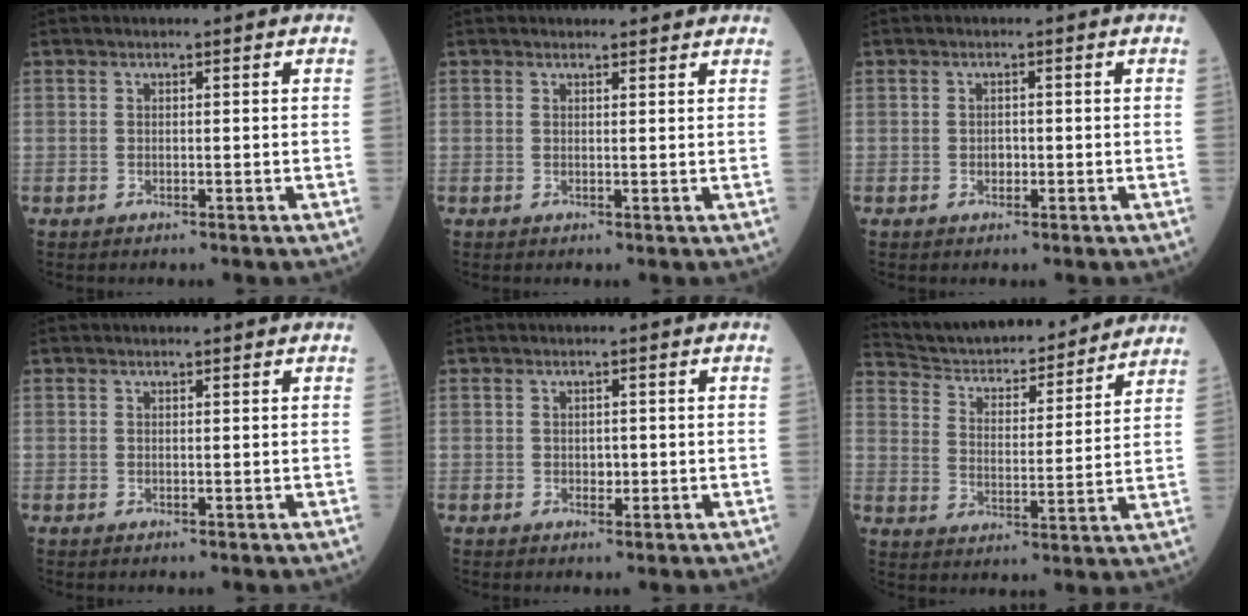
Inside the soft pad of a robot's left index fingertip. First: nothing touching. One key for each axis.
{"total": 3.0, "fx": 2.9, "fy": 0.6, "fz": 0.6, "tx": -0.012, "ty": 0.006, "tz": 0.031}
{"total": 1.1, "fx": -0.3, "fy": 0.8, "fz": 0.7, "tx": -0.013, "ty": 0.002, "tz": -0.004}
{"total": 0.7, "fx": 0.7, "fy": 0.0, "fz": 0.1, "tx": -0.008, "ty": 0.002, "tz": 0.009}
{"total": 1.2, "fx": -0.1, "fy": 0.9, "fz": 0.8, "tx": -0.013, "ty": 0.001, "tz": -0.001}
{"total": 21.1, "fx": 19.6, "fy": 3.9, "fz": 6.8, "tx": -0.108, "ty": 0.004, "tz": 0.283}